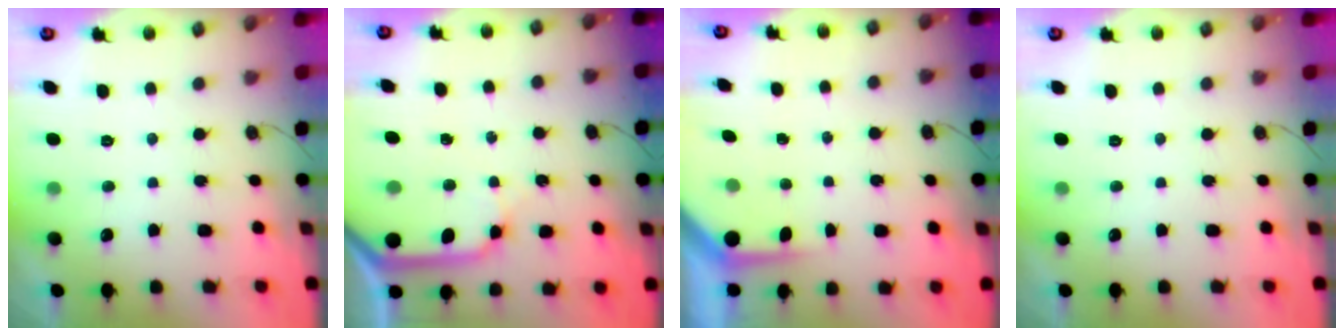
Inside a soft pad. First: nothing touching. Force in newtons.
{"total": 12.1, "press": 12.0, "slide": 1.4}
{"total": 3.4, "press": 3.4, "slide": 0.4}
{"total": 0.0}